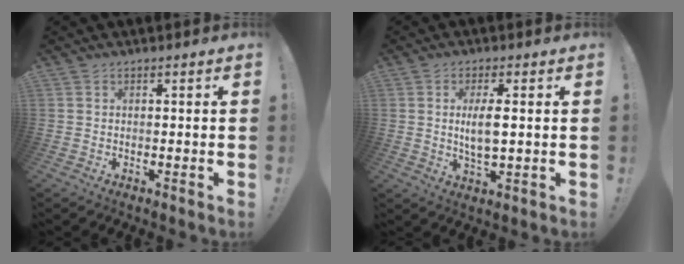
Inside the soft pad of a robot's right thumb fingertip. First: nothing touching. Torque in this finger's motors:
{"motor_torque": [0.21, 0.07, -0.01, 0.17, 0.02]}